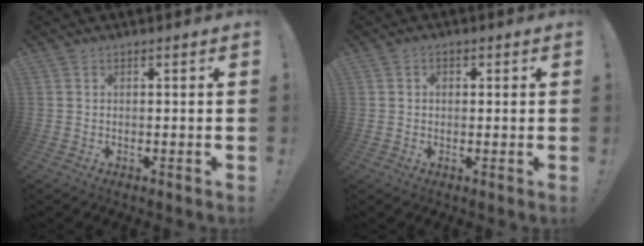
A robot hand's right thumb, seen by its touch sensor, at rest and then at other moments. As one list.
[{"total": 1.7, "force": [-0.1, 1.5, 0.8], "torque": [-0.013, 0.005, -0.003]}]